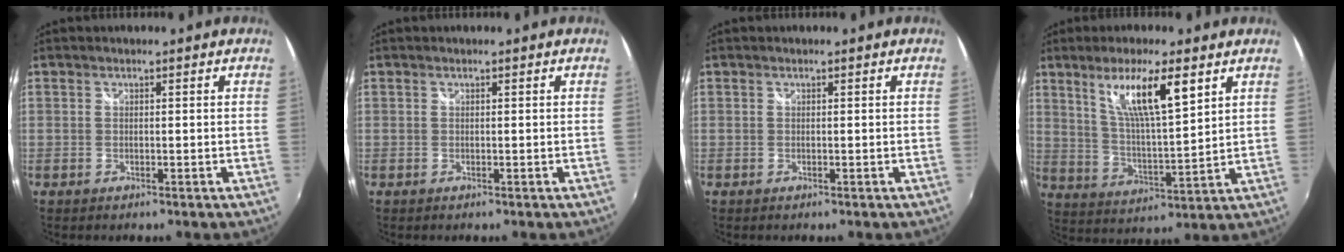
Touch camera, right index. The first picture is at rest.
{"total": 0.0}
{"total": 0.0}
{"total": 11.8, "force": [6.3, 1.9, 9.8], "torque": [-0.171, -0.004, 0.119]}